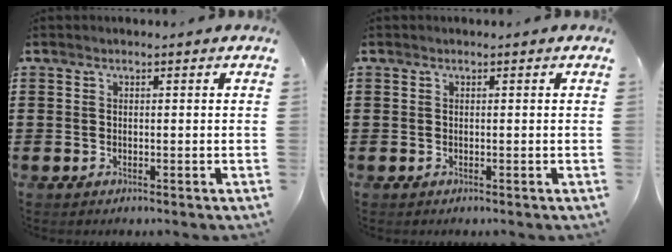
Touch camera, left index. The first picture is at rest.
{"total": 0.0}